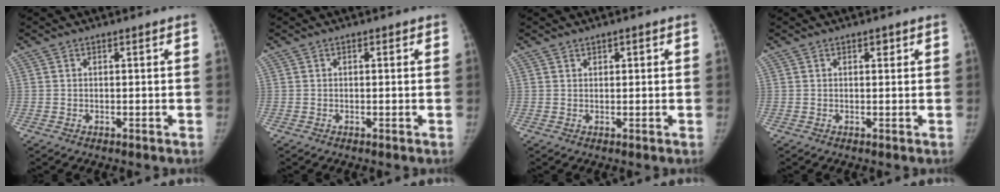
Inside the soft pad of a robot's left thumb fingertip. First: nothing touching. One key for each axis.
{"total": 0.9, "fx": 0.4, "fy": 0.5, "fz": 0.7, "tx": -0.007, "ty": 0.000, "tz": 0.003}
{"total": 1.5, "fx": 0.9, "fy": 0.9, "fz": 0.9, "tx": -0.006, "ty": -0.003, "tz": 0.013}
{"total": 1.2, "fx": 0.7, "fy": 0.6, "fz": 0.8, "tx": -0.006, "ty": -0.002, "tz": 0.010}